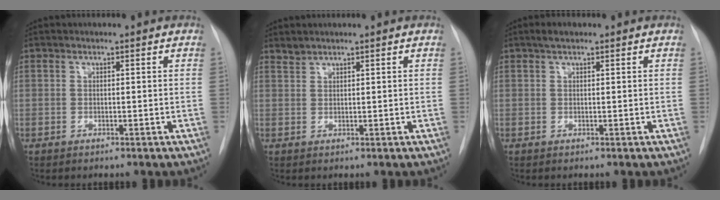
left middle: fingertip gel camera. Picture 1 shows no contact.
{"total": 1.2, "force": [1.2, 0.0, 0.0], "torque": [-0.003, 0.003, 0.027]}
{"total": 1.6, "force": [1.2, 0.5, 1.0], "torque": [-0.022, 0.010, 0.020]}